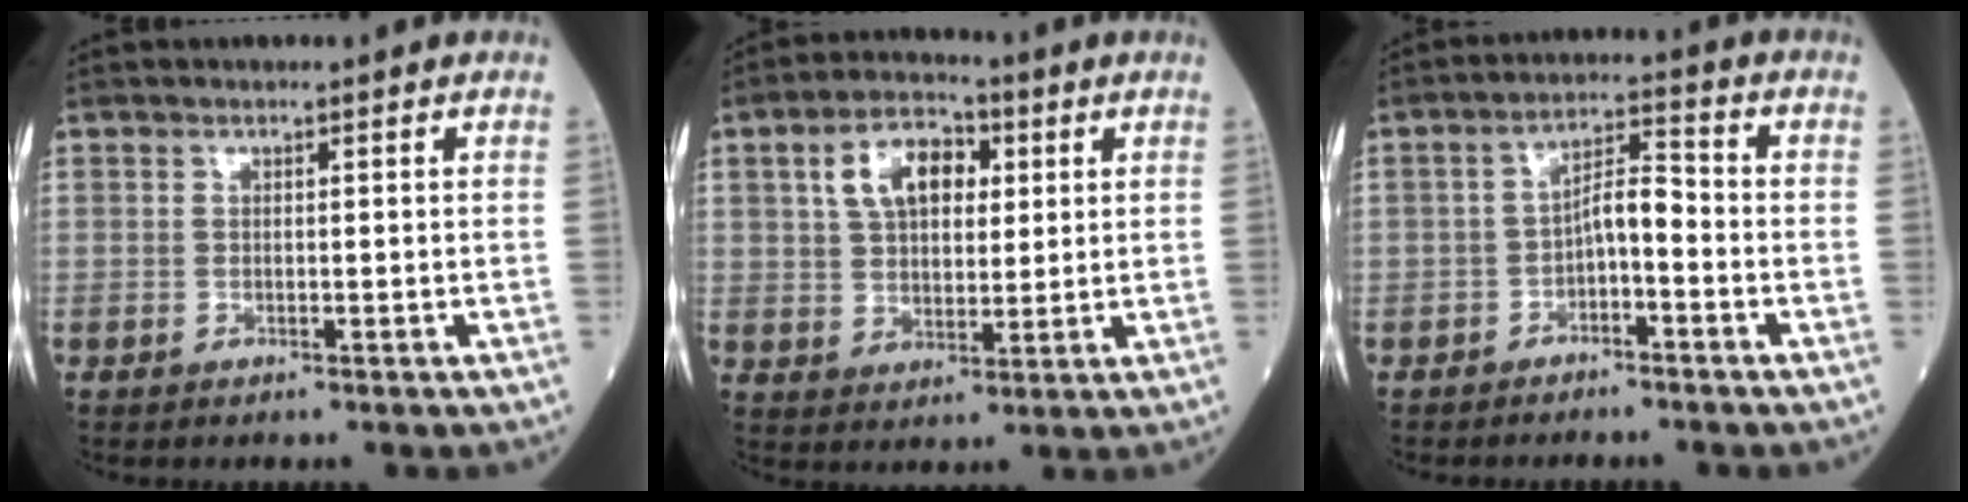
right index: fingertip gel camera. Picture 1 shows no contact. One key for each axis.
{"total": 9.3, "fx": 3.1, "fy": 5.4, "fz": 7.0, "tx": -0.128, "ty": 0.024, "tz": 0.055}
{"total": 4.6, "fx": -1.9, "fy": 1.7, "fz": 3.9, "tx": -0.067, "ty": 0.022, "tz": -0.033}